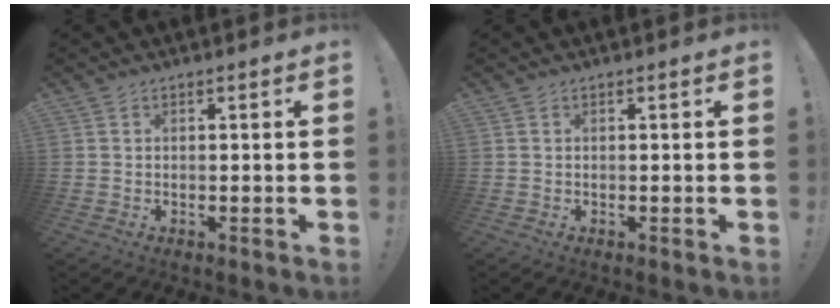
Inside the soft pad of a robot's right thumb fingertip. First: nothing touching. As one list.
[{"total": 0.0}]